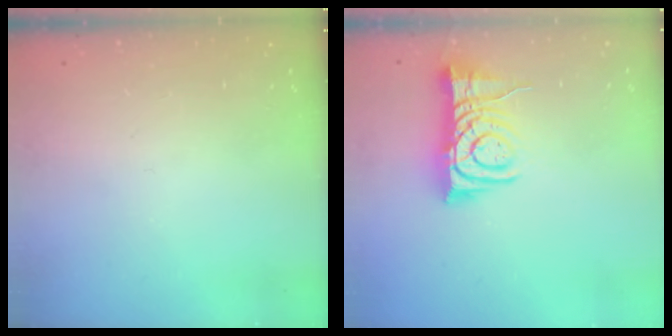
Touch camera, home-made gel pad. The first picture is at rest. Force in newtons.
{"total": 9.1, "press": 9.1, "slide": 1.2}